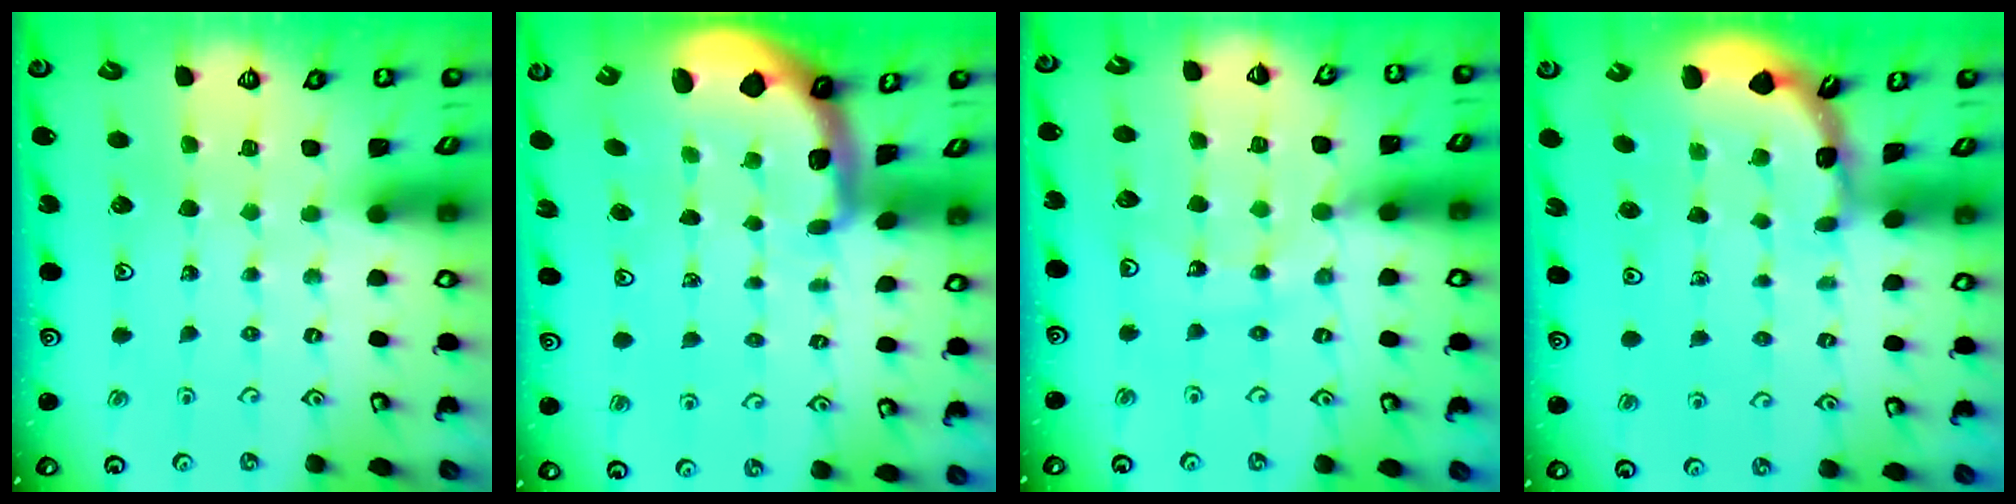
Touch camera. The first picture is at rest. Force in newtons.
{"total": 1.7, "press": 1.7, "slide": 0.4}
{"total": 10.9, "press": 10.8, "slide": 1.2}
{"total": 1.8, "press": 1.8, "slide": 0.2}